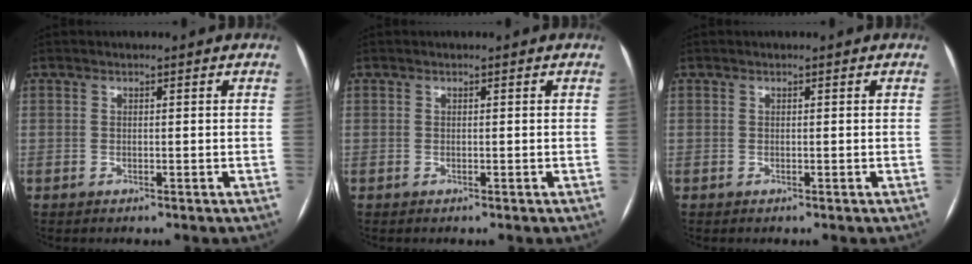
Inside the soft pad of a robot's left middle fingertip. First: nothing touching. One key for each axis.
{"total": 0.0}
{"total": 0.0}